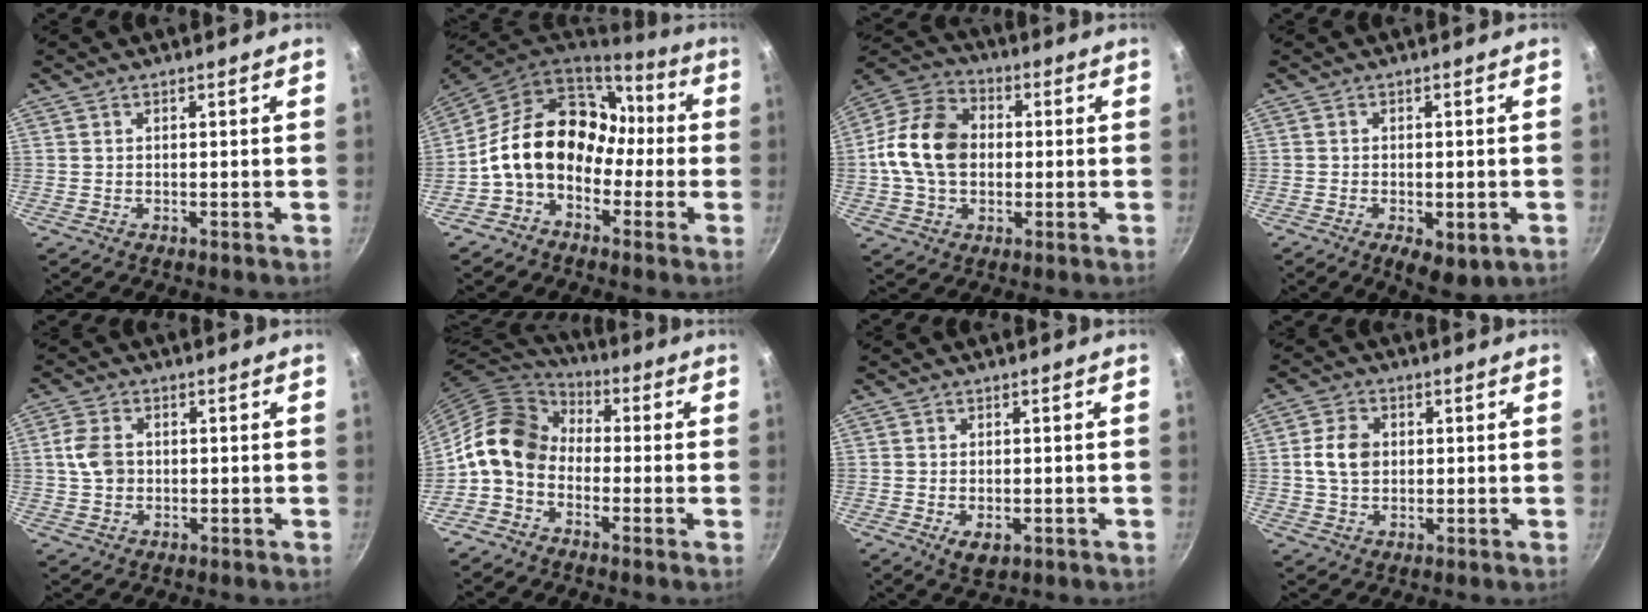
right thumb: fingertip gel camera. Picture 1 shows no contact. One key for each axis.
{"total": 16.5, "fx": -1.6, "fy": 12.6, "fz": 10.6, "tx": -0.145, "ty": 0.054, "tz": -0.045}
{"total": 14.9, "fx": 0.2, "fy": 11.1, "fz": 9.9, "tx": -0.156, "ty": 0.024, "tz": -0.013}
{"total": 6.5, "fx": -2.4, "fy": 2.9, "fz": 5.4, "tx": -0.068, "ty": 0.000, "tz": -0.027}
{"total": 5.5, "fx": 0.2, "fy": 4.2, "fz": 3.5, "tx": -0.062, "ty": 0.006, "tz": -0.002}
{"total": 11.8, "fx": -1.4, "fy": 9.0, "fz": 7.4, "tx": -0.109, "ty": 0.041, "tz": -0.050}
{"total": 4.0, "fx": -1.2, "fy": 2.3, "fz": 3.1, "tx": -0.046, "ty": -0.008, "tz": -0.013}
{"total": 6.8, "fx": 0.7, "fy": 5.1, "fz": 4.4, "tx": -0.069, "ty": 0.008, "tz": 0.007}